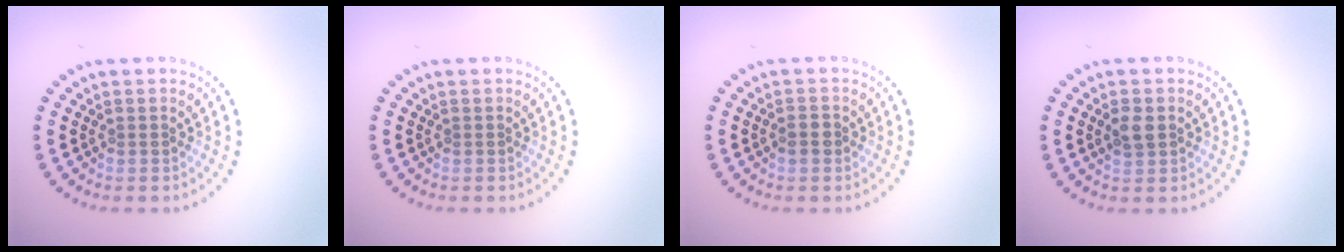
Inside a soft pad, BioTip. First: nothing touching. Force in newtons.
{"total": 0.0}
{"total": 1.2, "press": 1.2, "slide": 0.2}
{"total": 1.7, "press": 1.7, "slide": 0.2}